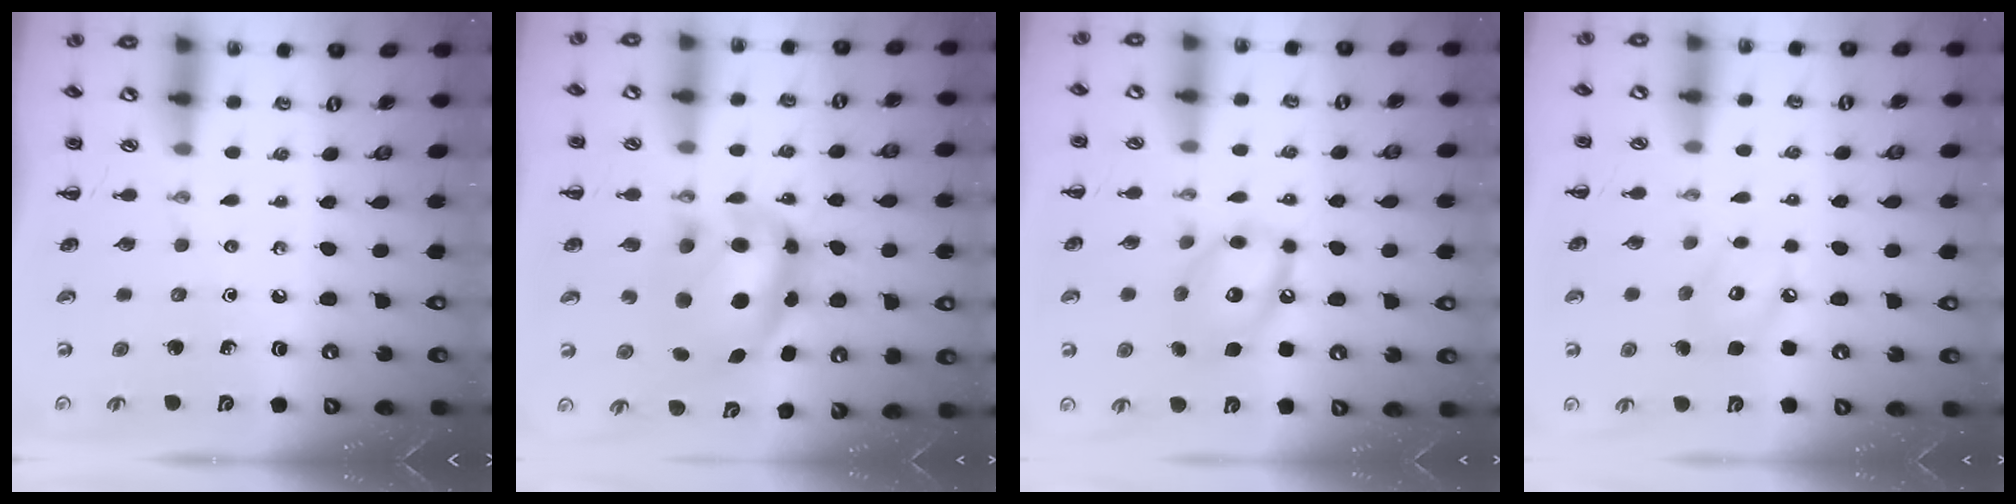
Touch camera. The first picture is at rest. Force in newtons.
{"total": 10.2, "press": 9.9, "slide": 2.4}
{"total": 13.8, "press": 13.7, "slide": 1.9}
{"total": 6.4, "press": 6.4, "slide": 0.4}